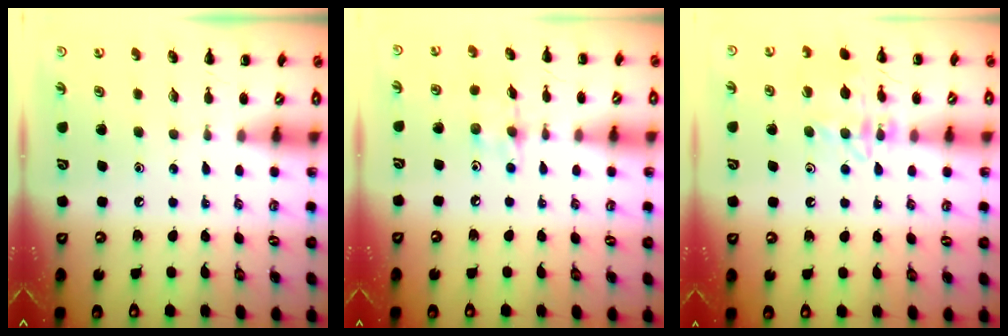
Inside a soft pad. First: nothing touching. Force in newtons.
{"total": 6.3, "press": 6.3, "slide": 0.7}
{"total": 13.7, "press": 13.6, "slide": 1.1}